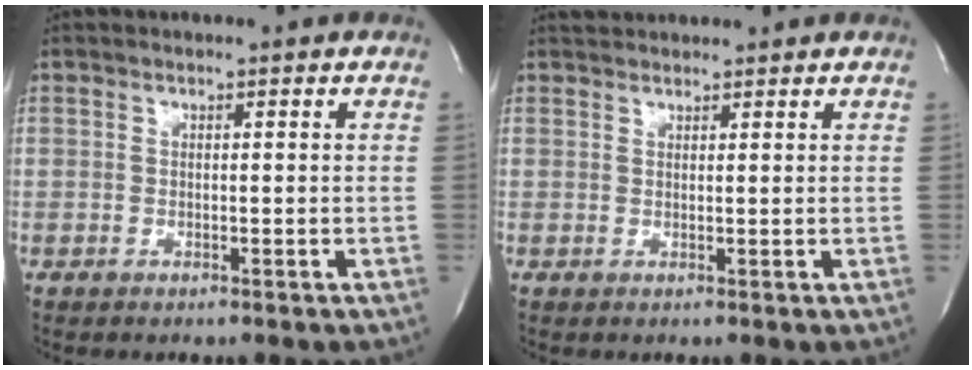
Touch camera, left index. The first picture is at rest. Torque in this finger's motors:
{"motor_torque": [-0.29, -0.35, 0.05, 0.05]}